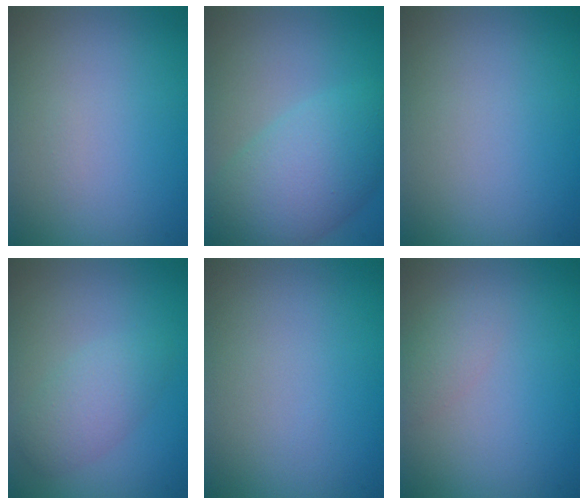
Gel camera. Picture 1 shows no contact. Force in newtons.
{"total": 7.6, "press": 7.6, "slide": 0.4}
{"total": 0.0}
{"total": 2.9, "press": 2.9, "slide": 0.2}
{"total": 0.0}
{"total": 1.5, "press": 1.5, "slide": 0.1}